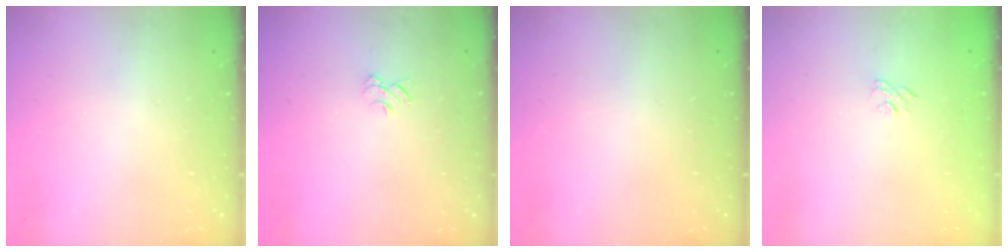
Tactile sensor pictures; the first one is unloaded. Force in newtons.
{"total": 3.8, "press": 3.8, "slide": 0.3}
{"total": 0.0}
{"total": 4.2, "press": 4.0, "slide": 1.1}